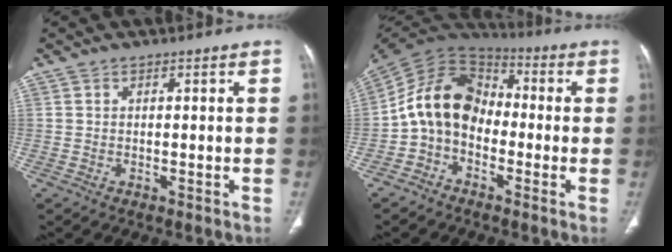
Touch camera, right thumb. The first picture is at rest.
{"total": 13.3, "force": [-2.4, 10.0, 8.4], "torque": [-0.138, 0.060, -0.061]}